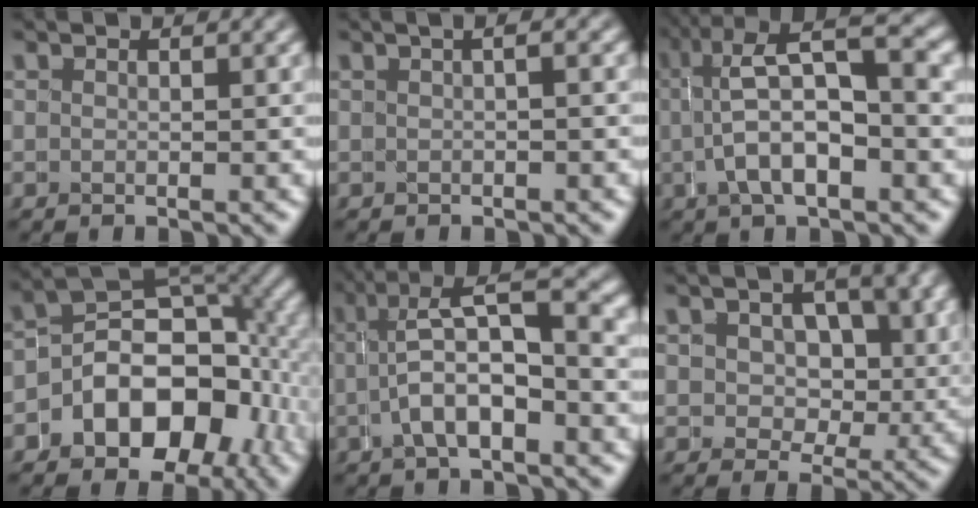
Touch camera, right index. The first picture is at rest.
{"total": 1.5, "force": [0.2, 0.8, 1.2], "torque": [-0.013, 0.017, -0.003]}
{"total": 8.9, "force": [1.4, 3.8, 7.9], "torque": [-0.119, 0.017, 0.017]}
{"total": 10.2, "force": [-1.0, 7.3, 7.1], "torque": [-0.106, 0.007, -0.025]}
{"total": 6.0, "force": [0.2, 1.6, 5.8], "torque": [-0.089, 0.016, 0.000]}
{"total": 5.2, "force": [2.0, 3.8, 3.0], "torque": [-0.027, -0.003, 0.031]}